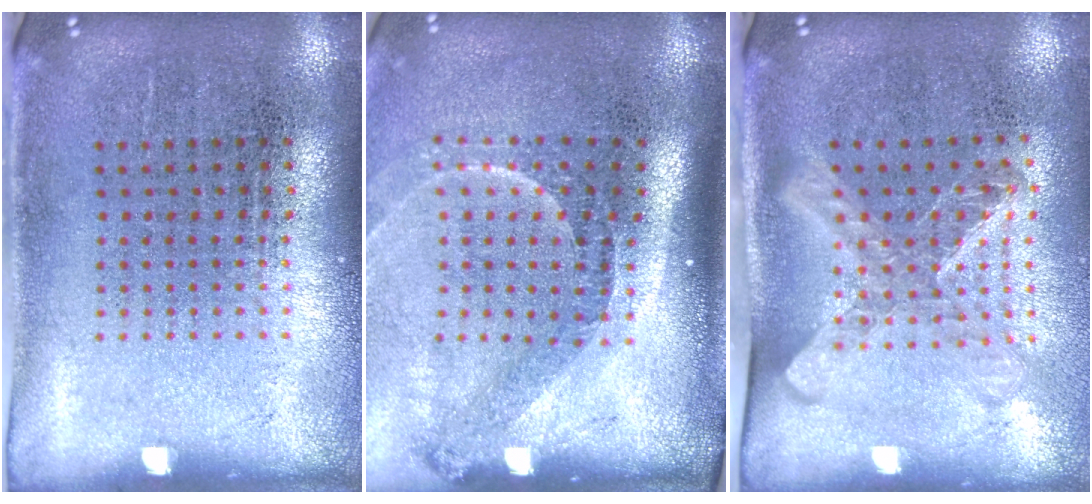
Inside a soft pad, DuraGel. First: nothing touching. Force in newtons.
{"total": 2.2, "press": 1.5, "slide": 1.5}
{"total": 1.6, "press": 1.3, "slide": 1.0}